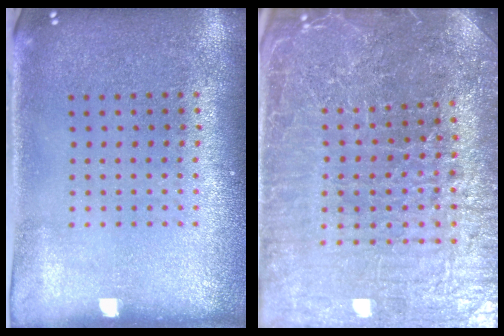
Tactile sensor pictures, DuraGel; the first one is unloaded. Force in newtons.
{"total": 4.7, "press": 4.5, "slide": 1.3}